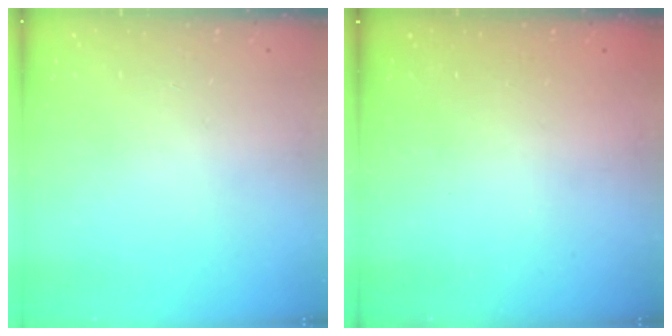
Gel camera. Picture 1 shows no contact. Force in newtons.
{"total": 2.4, "press": 2.3, "slide": 0.7}